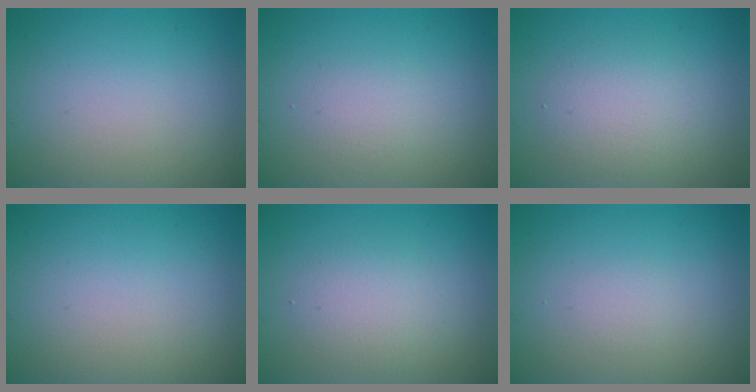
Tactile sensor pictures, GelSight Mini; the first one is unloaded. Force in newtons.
{"total": 1.5, "press": 1.5, "slide": 0.1}
{"total": 2.8, "press": 2.8, "slide": 0.2}
{"total": 0.0}
{"total": 2.4, "press": 2.4, "slide": 0.0}
{"total": 0.7, "press": 0.7, "slide": 0.1}